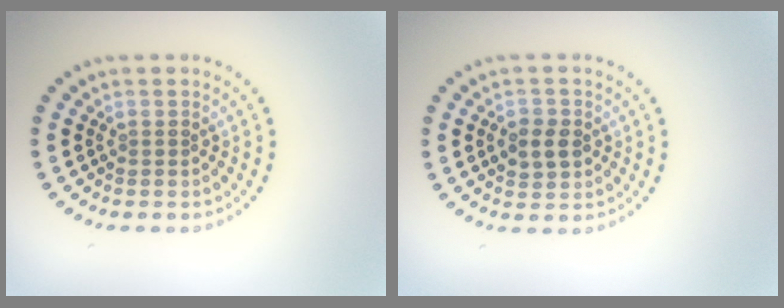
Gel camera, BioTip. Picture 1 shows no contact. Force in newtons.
{"total": 2.7, "press": 2.7, "slide": 0.3}